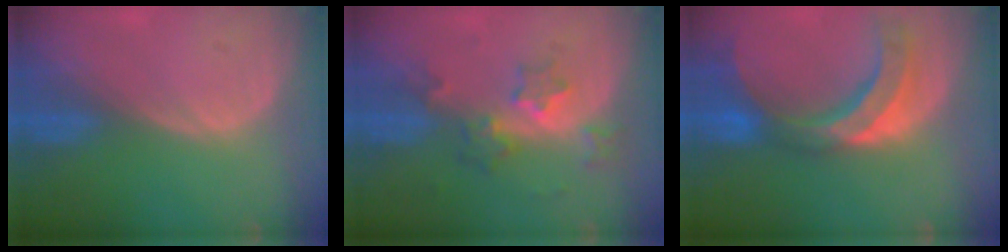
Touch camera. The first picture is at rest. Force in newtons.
{"total": 6.1, "press": 5.4, "slide": 2.8}
{"total": 10.9, "press": 9.4, "slide": 5.4}